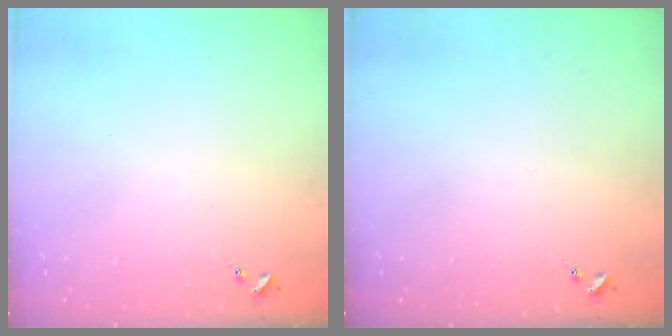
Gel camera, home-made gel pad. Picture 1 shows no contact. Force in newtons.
{"total": 0.0}